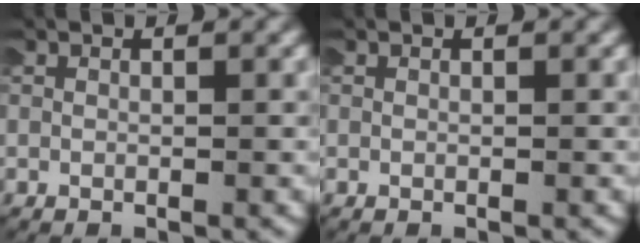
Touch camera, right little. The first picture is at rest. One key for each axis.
{"total": 0.0}